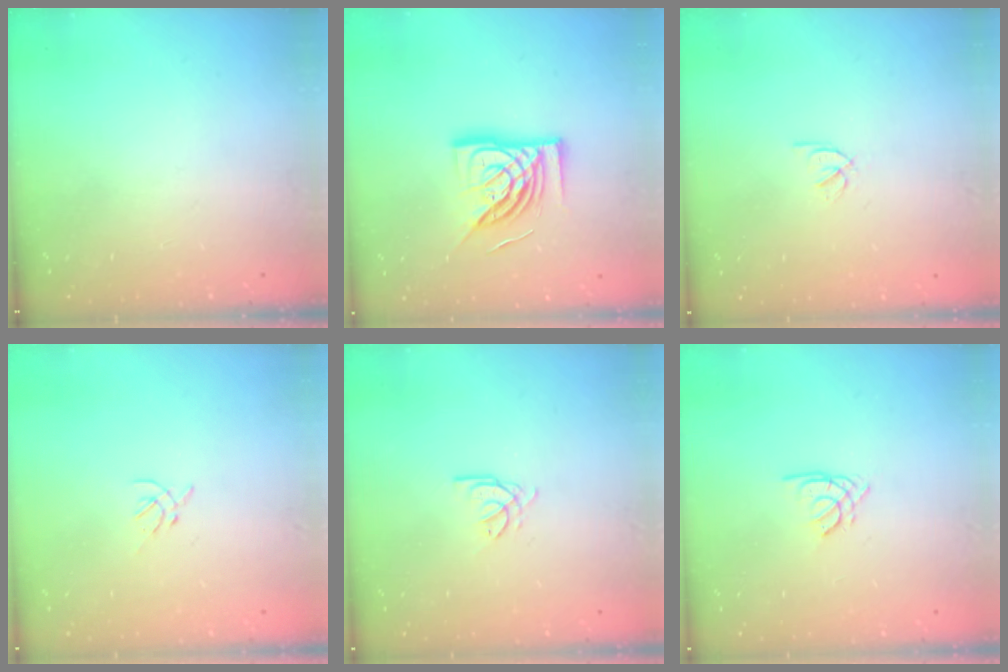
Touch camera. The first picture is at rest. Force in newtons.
{"total": 15.0, "press": 15.0, "slide": 1.4}
{"total": 2.1, "press": 2.1, "slide": 0.4}
{"total": 1.2, "press": 1.1, "slide": 0.5}
{"total": 2.4, "press": 2.4, "slide": 0.1}
{"total": 1.5, "press": 1.4, "slide": 0.4}